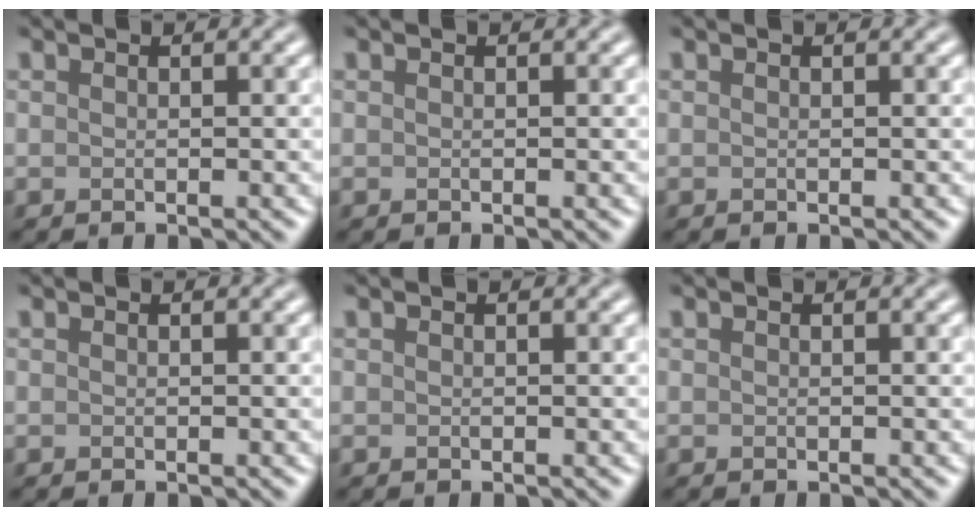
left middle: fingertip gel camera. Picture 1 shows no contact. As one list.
[{"total": 0.0}, {"total": 0.0}, {"total": 0.0}, {"total": 0.0}, {"total": 0.0}]